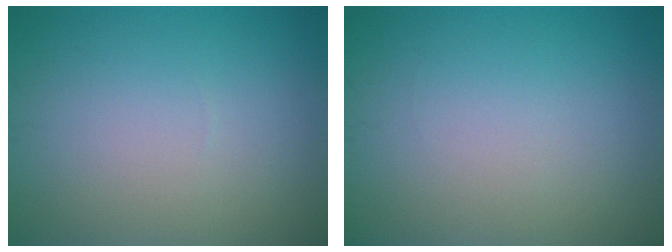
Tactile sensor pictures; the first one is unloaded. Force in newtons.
{"total": 0.0}